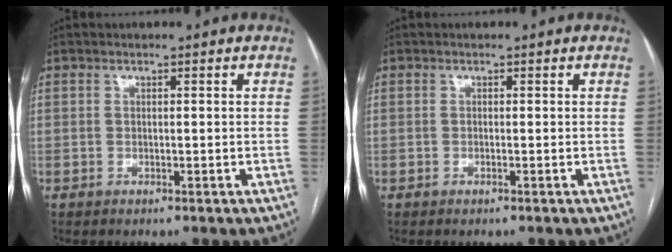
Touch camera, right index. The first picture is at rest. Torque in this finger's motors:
{"motor_torque": [-0.05, -0.01, 0.02, 0.01]}